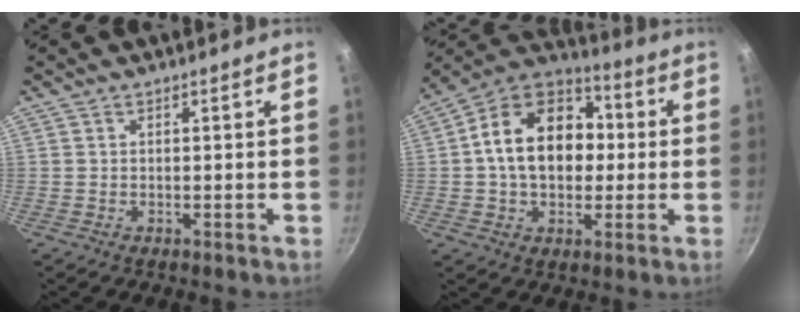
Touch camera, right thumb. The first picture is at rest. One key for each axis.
{"total": 18.5, "fx": 1.0, "fy": 13.4, "fz": 12.8, "tx": -0.183, "ty": 0.034, "tz": 0.000}